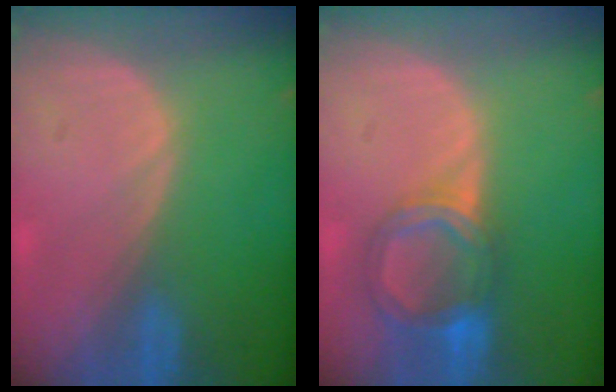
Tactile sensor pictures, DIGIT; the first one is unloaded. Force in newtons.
{"total": 6.4, "press": 5.9, "slide": 2.7}